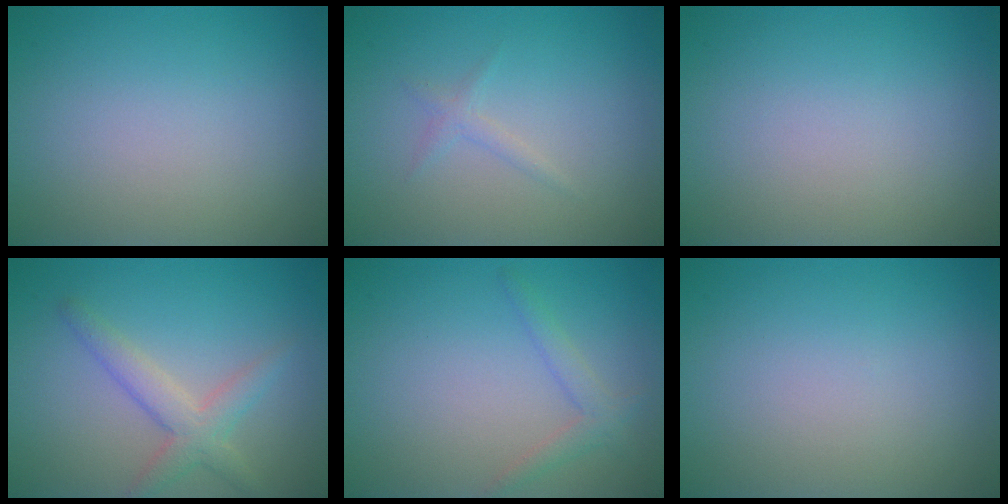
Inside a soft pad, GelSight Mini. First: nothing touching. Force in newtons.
{"total": 0.9, "press": 0.9, "slide": 0.1}
{"total": 0.0}
{"total": 3.2, "press": 3.1, "slide": 0.1}
{"total": 1.8, "press": 1.8, "slide": 0.1}
{"total": 0.0}